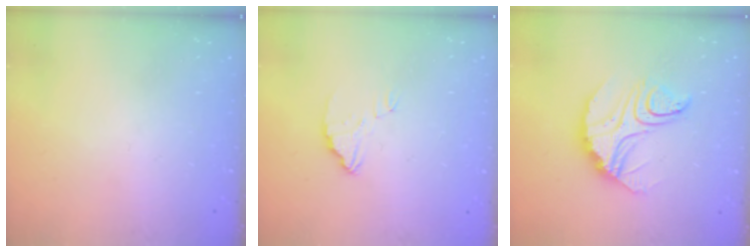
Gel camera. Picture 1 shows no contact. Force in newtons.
{"total": 3.2, "press": 3.2, "slide": 0.3}
{"total": 12.5, "press": 12.4, "slide": 1.0}